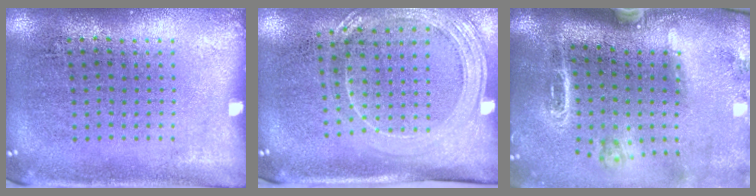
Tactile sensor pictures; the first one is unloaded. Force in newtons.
{"total": 1.9, "press": 1.7, "slide": 0.9}
{"total": 2.6, "press": 1.9, "slide": 1.7}